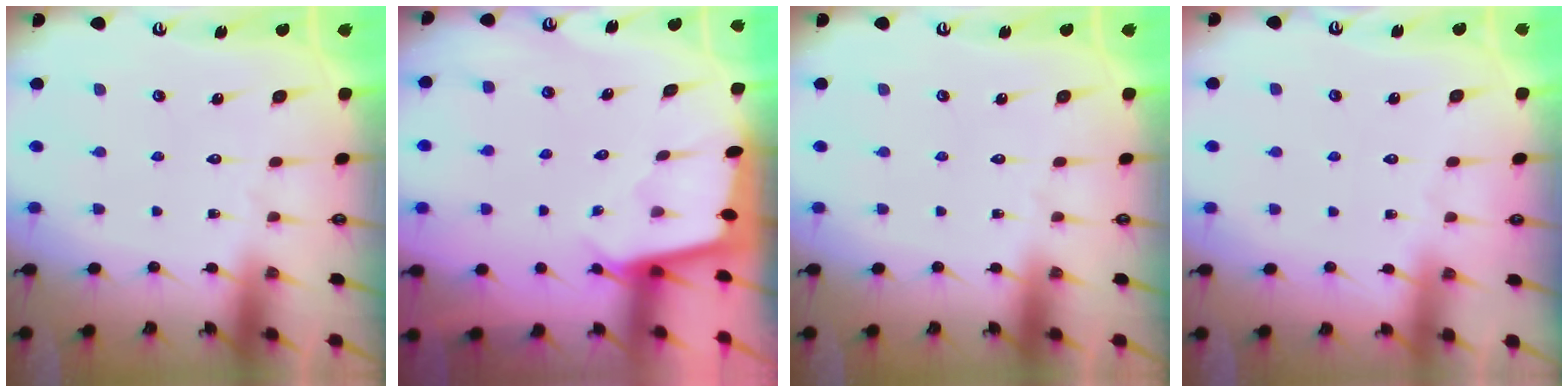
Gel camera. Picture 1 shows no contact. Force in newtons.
{"total": 1.7, "press": 1.7, "slide": 0.1}
{"total": 0.0}
{"total": 1.4, "press": 1.4, "slide": 0.3}